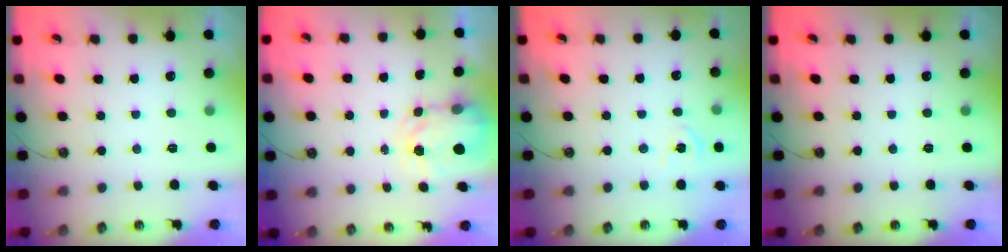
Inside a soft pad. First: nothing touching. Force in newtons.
{"total": 3.6, "press": 3.6, "slide": 0.5}
{"total": 8.5, "press": 8.4, "slide": 0.9}
{"total": 0.0}